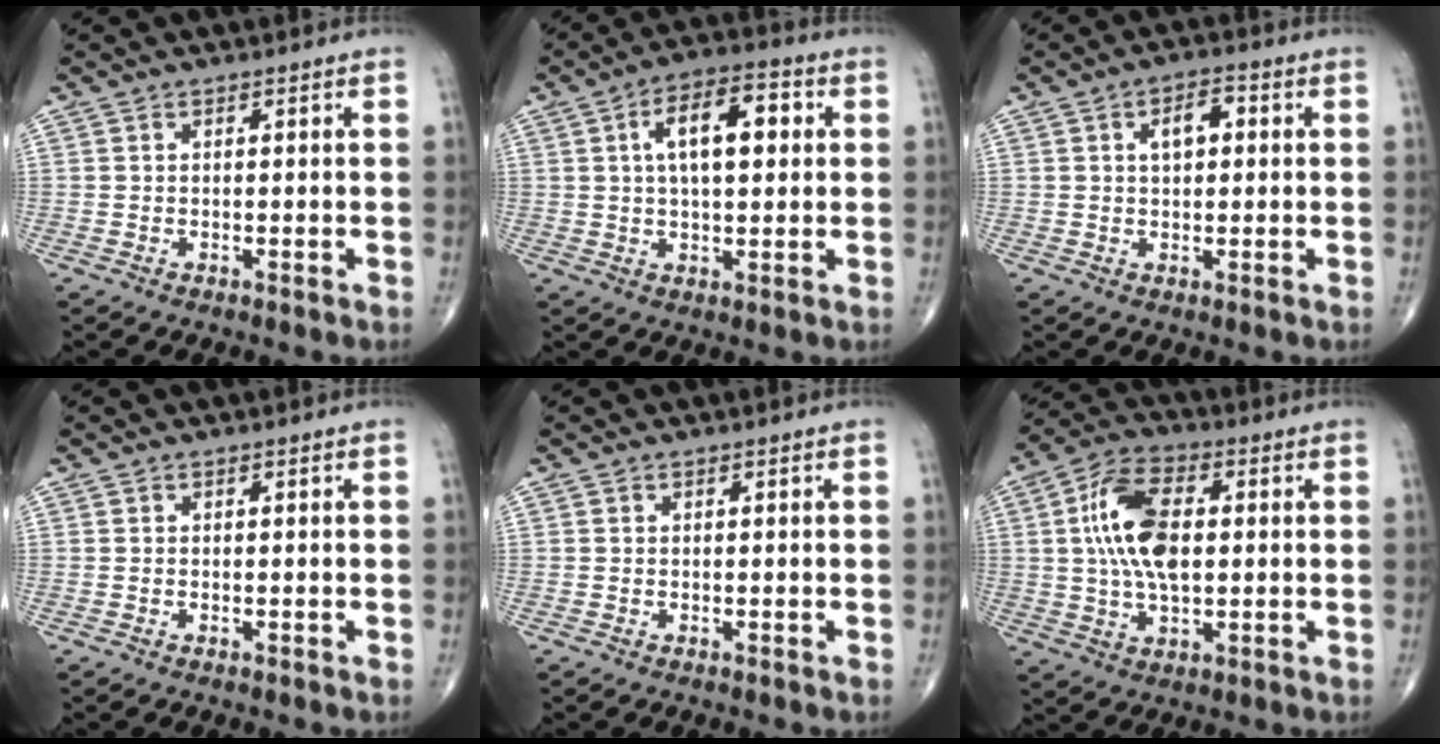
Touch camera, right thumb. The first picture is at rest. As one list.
[{"total": 11.4, "force": [2.4, 5.2, 9.8], "torque": [-0.144, 0.015, 0.033]}, {"total": 4.9, "force": [1.1, 2.7, 4.0], "torque": [-0.056, 0.011, 0.013]}, {"total": 0.0}, {"total": 0.0}, {"total": 13.5, "force": [1.6, 7.1, 11.4], "torque": [-0.213, 0.012, 0.025]}]